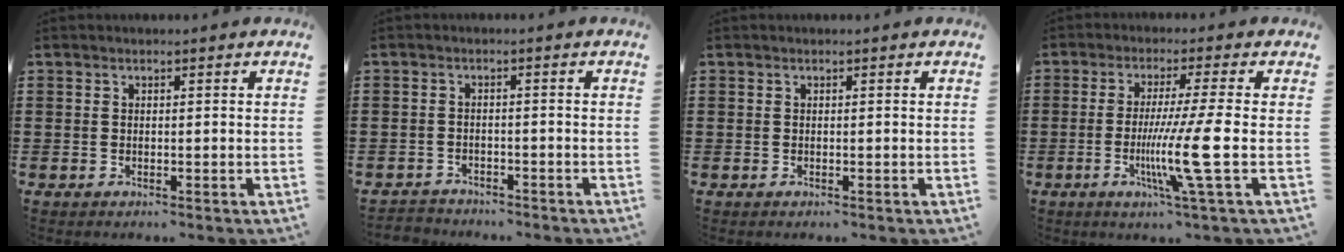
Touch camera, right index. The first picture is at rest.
{"total": 1.8, "force": [-1.8, 0.4, -0.2], "torque": [-0.003, 0.002, -0.041]}
{"total": 0.0}
{"total": 10.6, "force": [-2.2, -0.9, 10.4], "torque": [-0.203, -0.031, -0.048]}